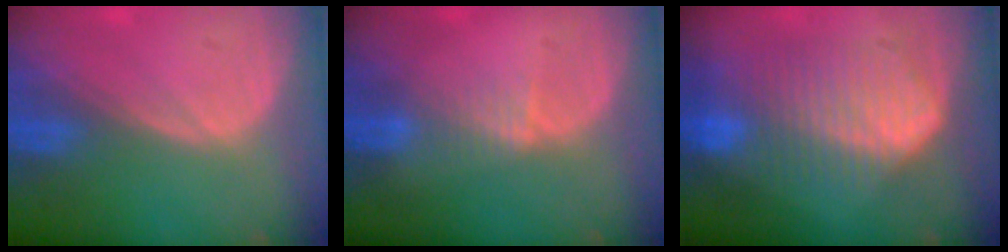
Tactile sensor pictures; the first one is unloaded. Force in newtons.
{"total": 1.9, "press": 1.9, "slide": 0.2}
{"total": 9.7, "press": 9.7, "slide": 0.8}